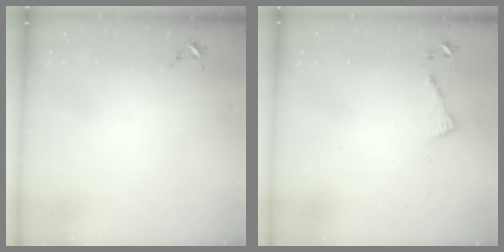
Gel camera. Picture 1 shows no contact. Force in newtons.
{"total": 5.5, "press": 5.4, "slide": 0.4}